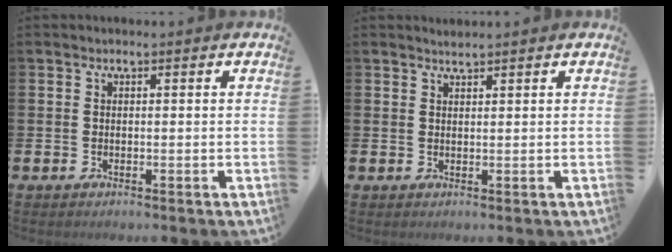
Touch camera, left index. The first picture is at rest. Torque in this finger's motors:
{"motor_torque": [-0.07, 0.02, -0.02, 0.01]}